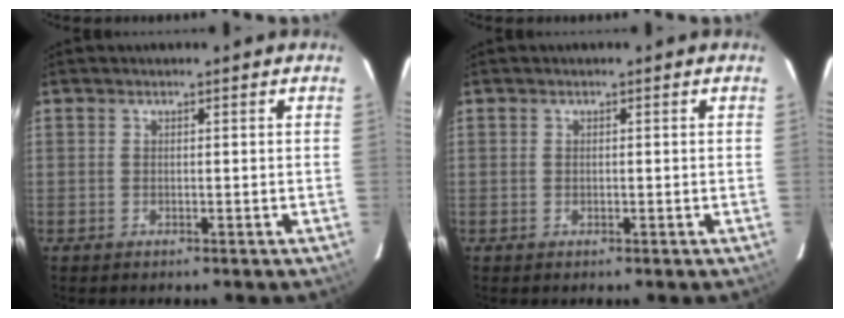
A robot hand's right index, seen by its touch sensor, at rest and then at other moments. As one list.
[{"total": 0.0}]